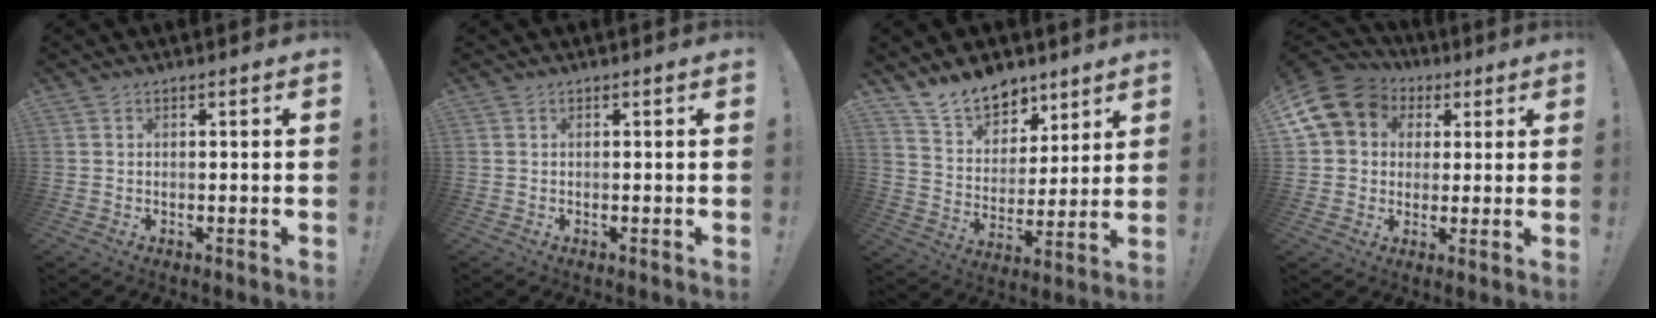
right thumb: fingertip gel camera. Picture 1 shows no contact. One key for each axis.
{"total": 0.0}
{"total": 13.3, "fx": 10.7, "fy": 7.2, "fz": 3.3, "tx": -0.066, "ty": -0.079, "tz": 0.206}
{"total": 12.8, "fx": 4.3, "fy": 10.7, "fz": 5.6, "tx": -0.090, "ty": -0.016, "tz": 0.087}